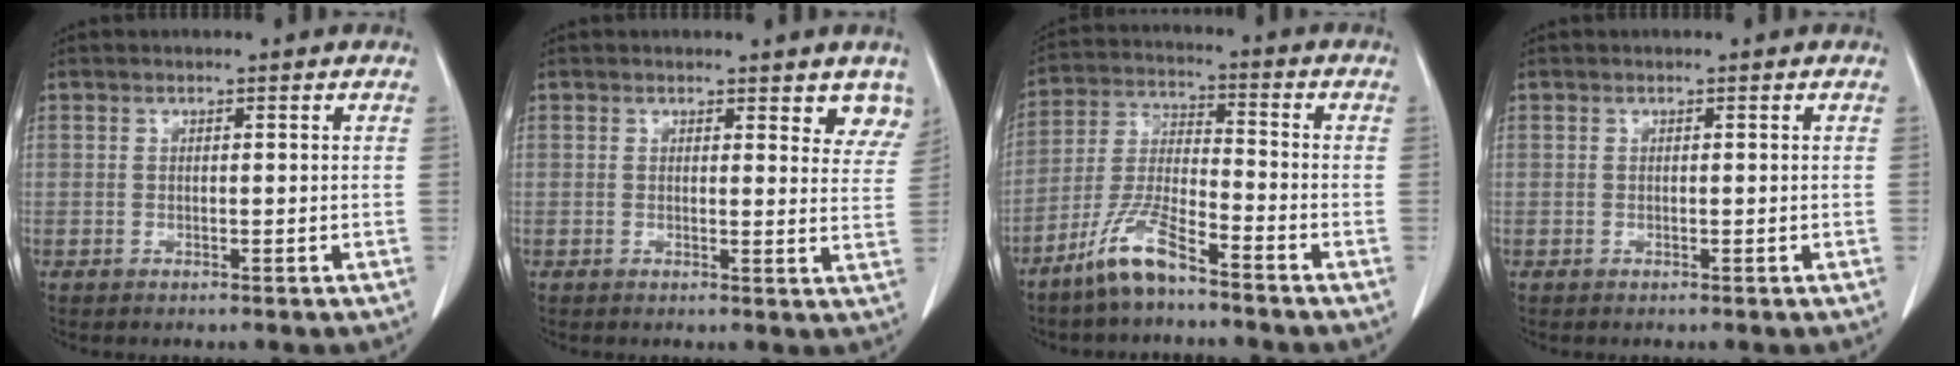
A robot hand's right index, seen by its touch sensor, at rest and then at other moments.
{"total": 5.8, "force": [4.9, 1.8, 2.4], "torque": [-0.008, -0.020, 0.038]}
{"total": 9.0, "force": [-6.6, 1.3, 6.0], "torque": [-0.135, -0.015, -0.136]}
{"total": 0.0}